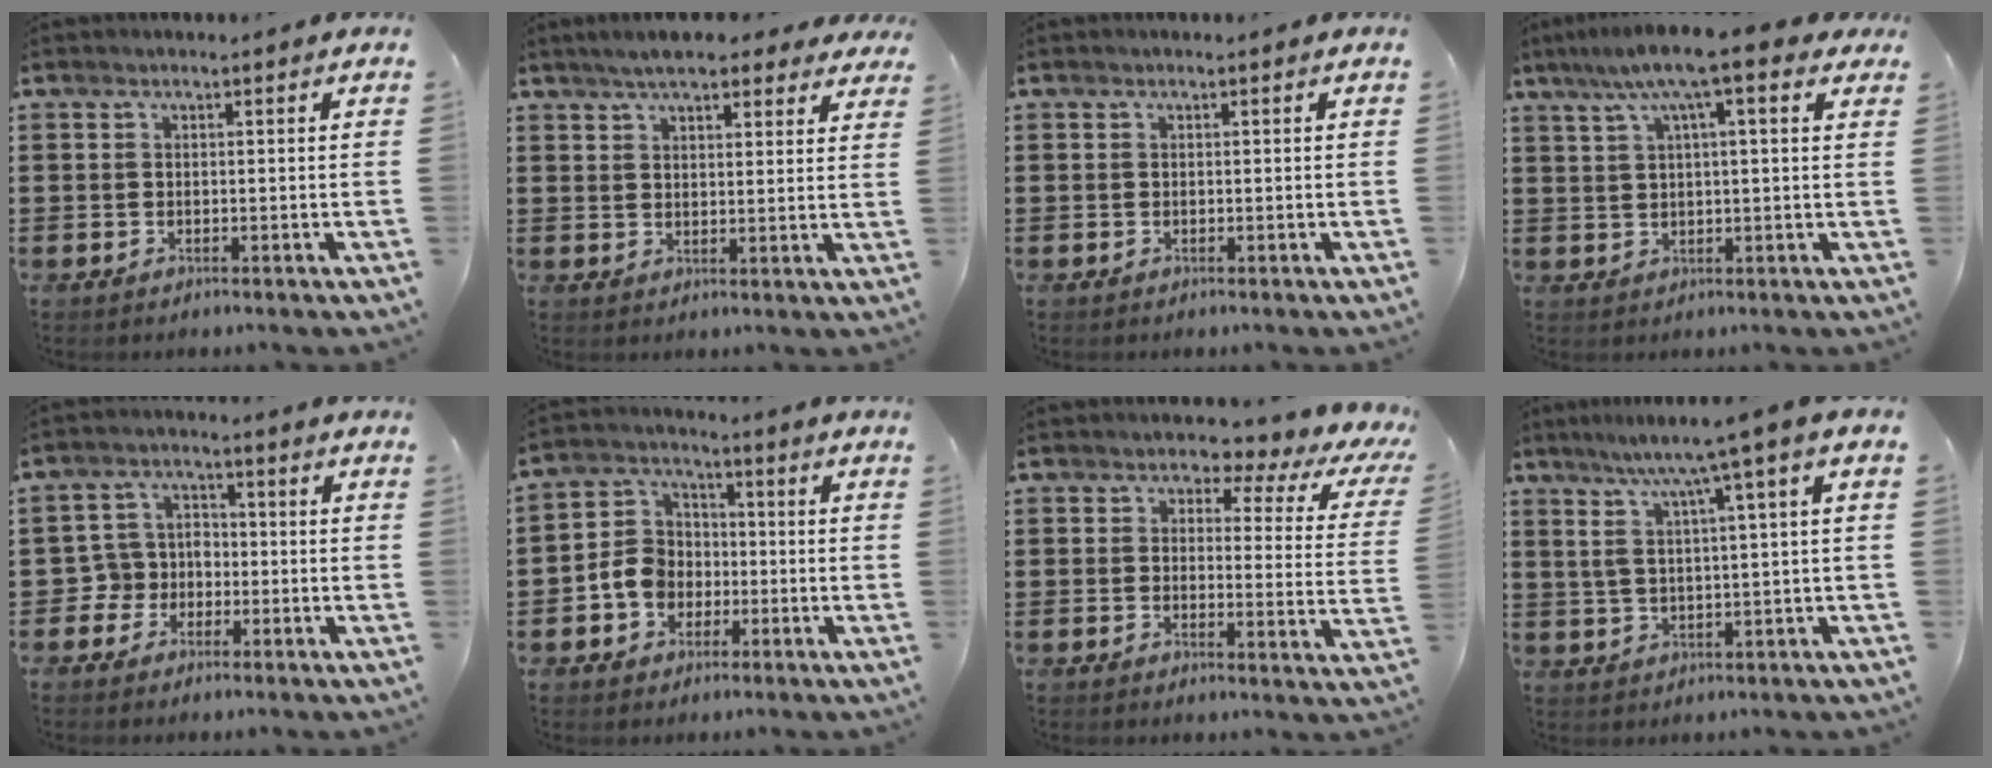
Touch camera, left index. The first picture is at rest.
{"total": 5.9, "force": [5.0, 1.5, 2.8], "torque": [-0.059, -0.004, 0.089]}
{"total": 0.0}
{"total": 12.0, "force": [8.6, 0.6, 8.4], "torque": [-0.180, -0.024, 0.142]}
{"total": 4.8, "force": [-2.1, 4.2, 1.1], "torque": [-0.051, 0.008, -0.049]}
{"total": 6.4, "force": [-2.0, 5.6, 2.3], "torque": [-0.069, 0.018, -0.040]}
{"total": 2.9, "force": [2.2, 1.2, 1.5], "torque": [-0.034, -0.022, 0.027]}
{"total": 6.2, "force": [2.7, -0.2, 5.6], "torque": [-0.120, -0.010, 0.037]}